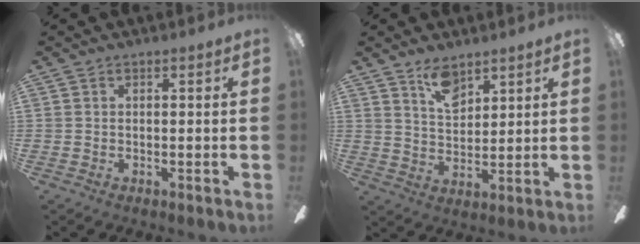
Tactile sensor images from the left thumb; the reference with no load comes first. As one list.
[{"total": 7.6, "force": [5.7, 3.6, 3.4], "torque": [-0.051, -0.028, 0.102]}]